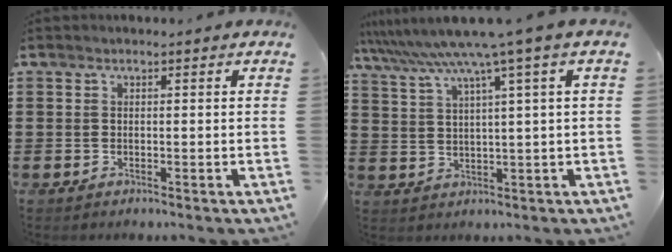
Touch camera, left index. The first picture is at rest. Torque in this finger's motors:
{"motor_torque": [2.14, 0.00, 0.53, 0.21]}